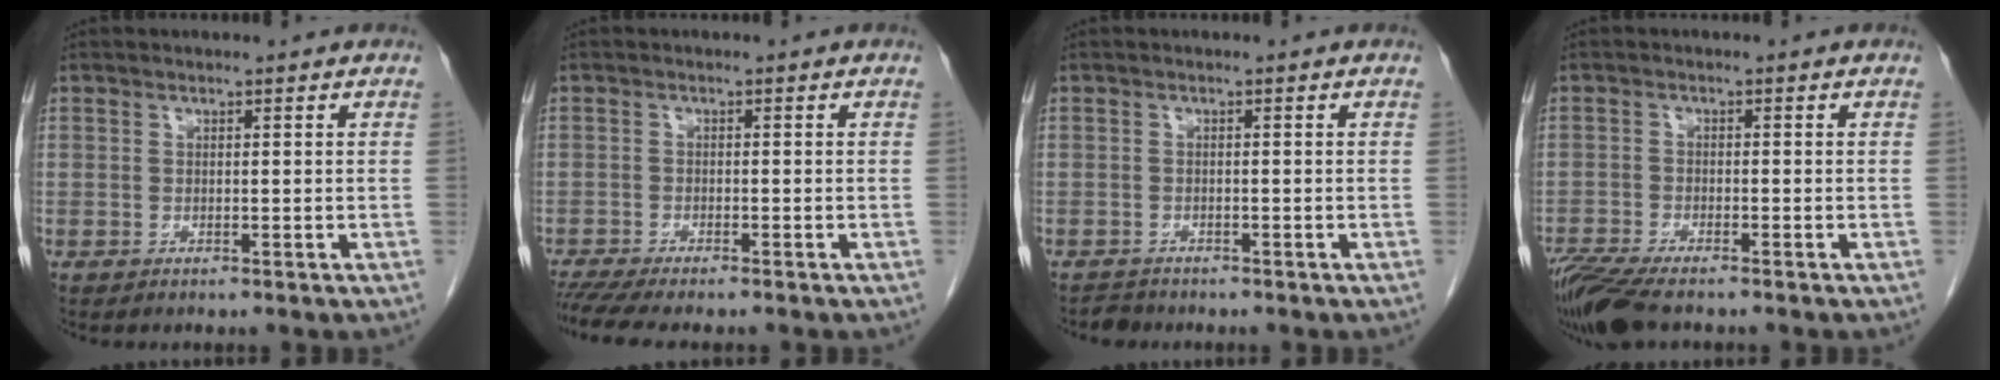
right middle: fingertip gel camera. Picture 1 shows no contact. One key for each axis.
{"total": 6.9, "fx": -5.9, "fy": 0.7, "fz": 3.5, "tx": -0.052, "ty": -0.011, "tz": -0.096}
{"total": 1.4, "fx": -1.3, "fy": 0.4, "fz": -0.2, "tx": -0.002, "ty": -0.004, "tz": -0.023}
{"total": 8.0, "fx": -6.4, "fy": 1.4, "fz": 4.5, "tx": -0.086, "ty": -0.021, "tz": -0.115}